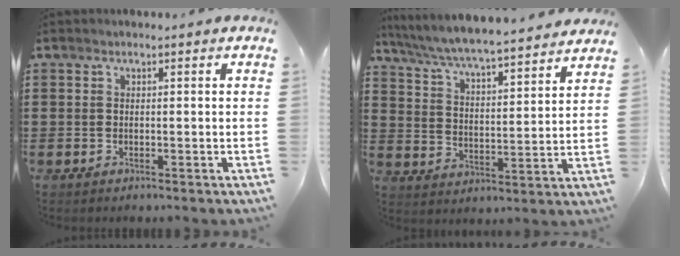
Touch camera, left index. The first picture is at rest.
{"total": 5.6, "force": [5.4, -0.2, 1.7], "torque": [-0.057, -0.040, 0.086]}